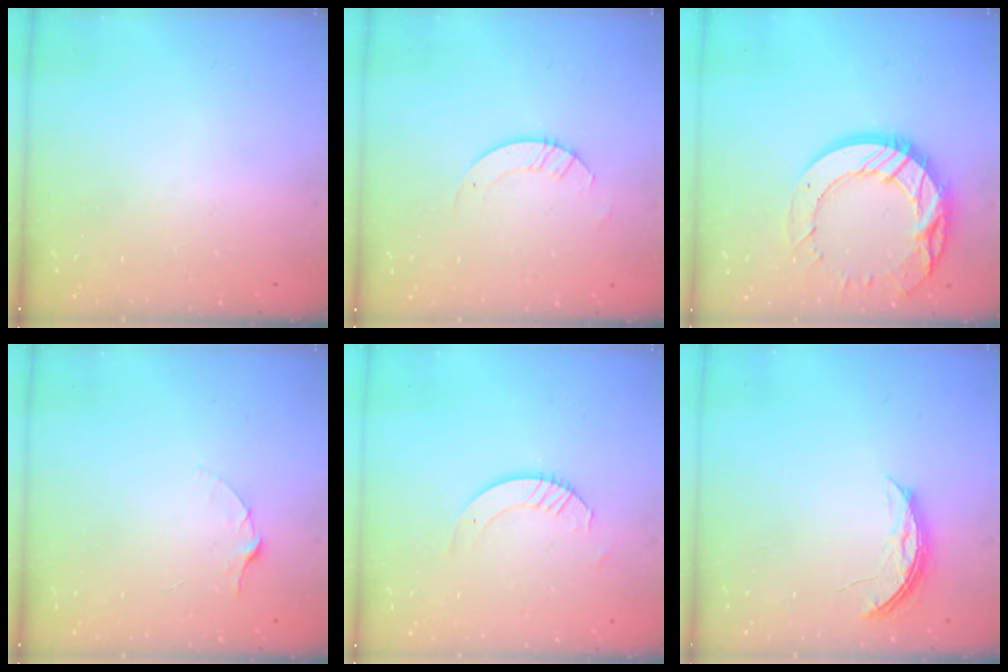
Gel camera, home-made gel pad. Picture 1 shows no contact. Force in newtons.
{"total": 2.9, "press": 2.9, "slide": 0.3}
{"total": 18.4, "press": 18.3, "slide": 1.9}
{"total": 5.2, "press": 5.2, "slide": 0.5}
{"total": 3.8, "press": 3.8, "slide": 0.4}
{"total": 5.8, "press": 5.7, "slide": 0.5}